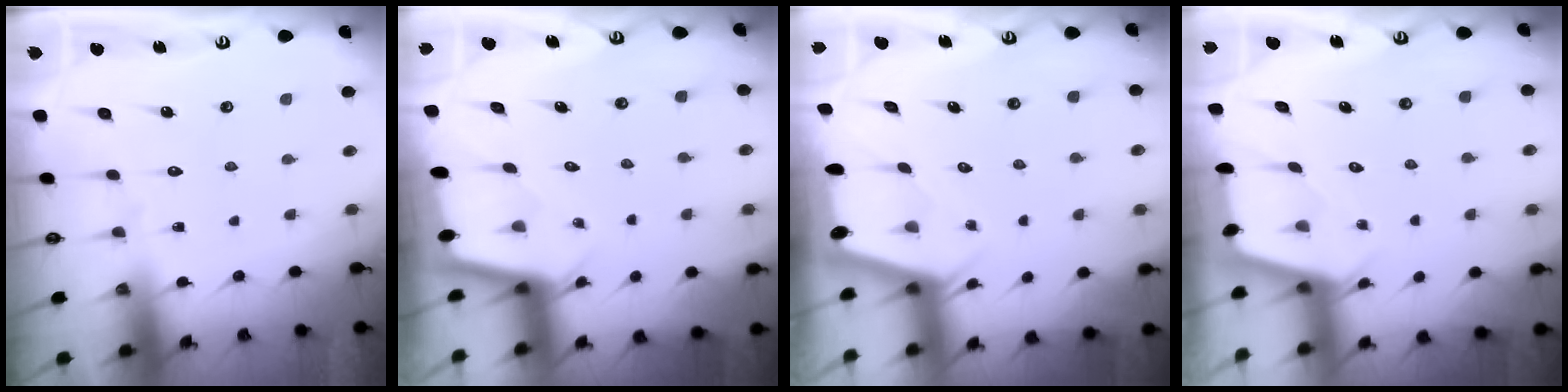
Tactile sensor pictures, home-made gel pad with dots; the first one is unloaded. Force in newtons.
{"total": 2.4, "press": 2.4, "slide": 0.1}
{"total": 1.9, "press": 1.8, "slide": 0.3}
{"total": 2.5, "press": 2.5, "slide": 0.2}